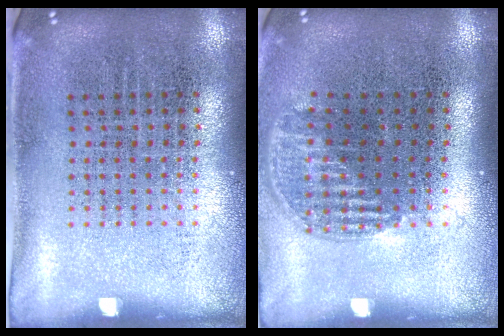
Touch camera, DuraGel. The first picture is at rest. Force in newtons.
{"total": 1.2, "press": 1.0, "slide": 0.6}